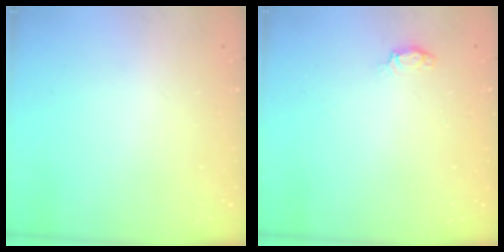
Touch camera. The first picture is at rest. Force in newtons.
{"total": 3.5, "press": 3.5, "slide": 0.3}